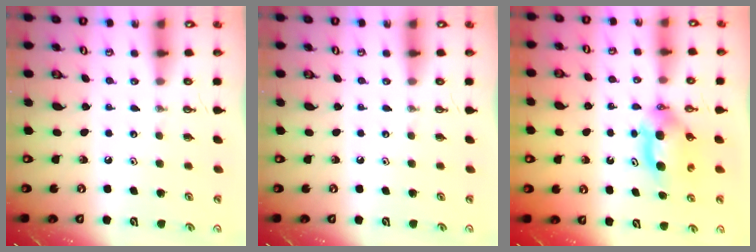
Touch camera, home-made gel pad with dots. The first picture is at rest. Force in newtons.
{"total": 0.0}
{"total": 6.1, "press": 5.9, "slide": 1.8}